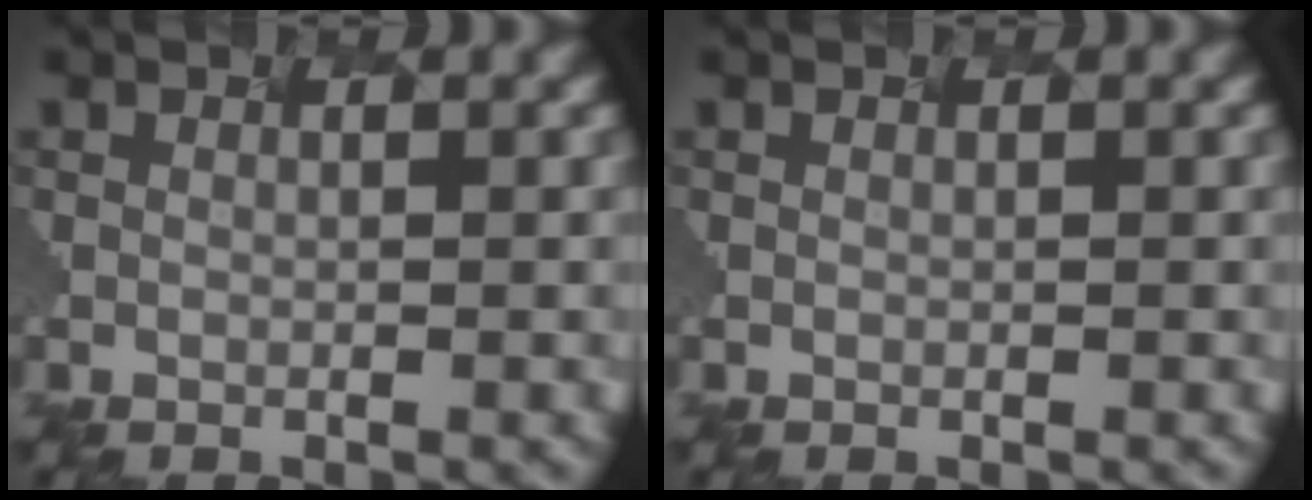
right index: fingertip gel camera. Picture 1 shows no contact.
{"total": 0.0}